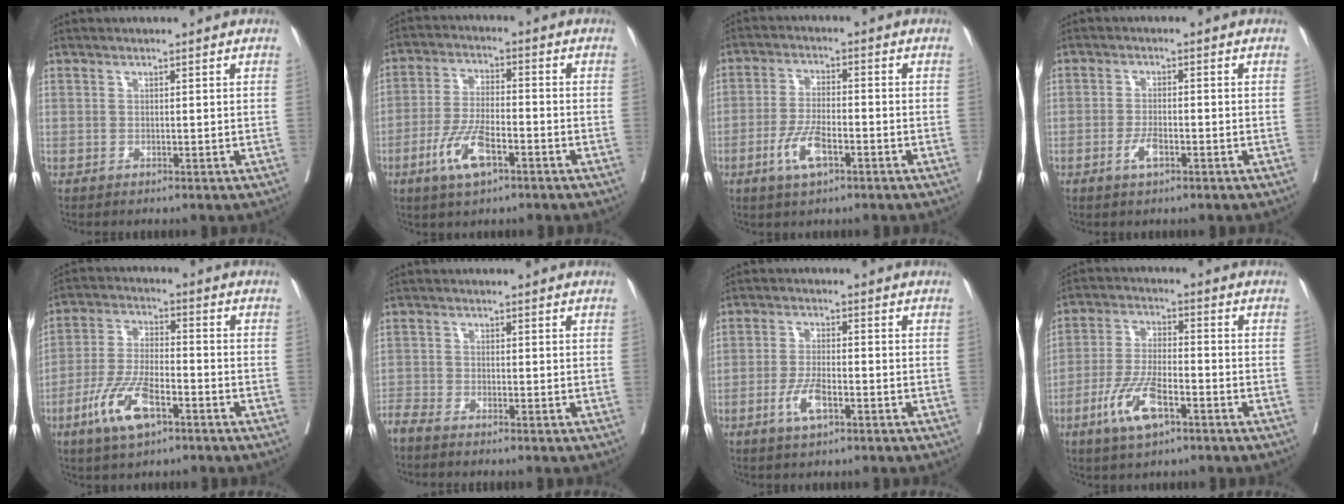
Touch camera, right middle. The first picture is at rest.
{"total": 8.2, "force": [-4.0, 2.5, 6.7], "torque": [-0.142, -0.007, -0.075]}
{"total": 6.3, "force": [-2.9, 1.9, 5.2], "torque": [-0.107, -0.005, -0.053]}
{"total": 2.9, "force": [-1.4, 0.9, 2.4], "torque": [-0.047, 0.000, -0.025]}
{"total": 10.1, "force": [-5.2, 3.2, 8.1], "torque": [-0.172, -0.006, -0.098]}
{"total": 2.8, "force": [-2.7, 0.2, 0.8], "torque": [-0.013, -0.008, -0.055]}
{"total": 4.9, "force": [-2.3, 1.4, 4.1], "torque": [-0.084, -0.002, -0.041]}
{"total": 9.0, "force": [-4.5, 2.6, 7.4], "torque": [-0.156, -0.008, -0.085]}